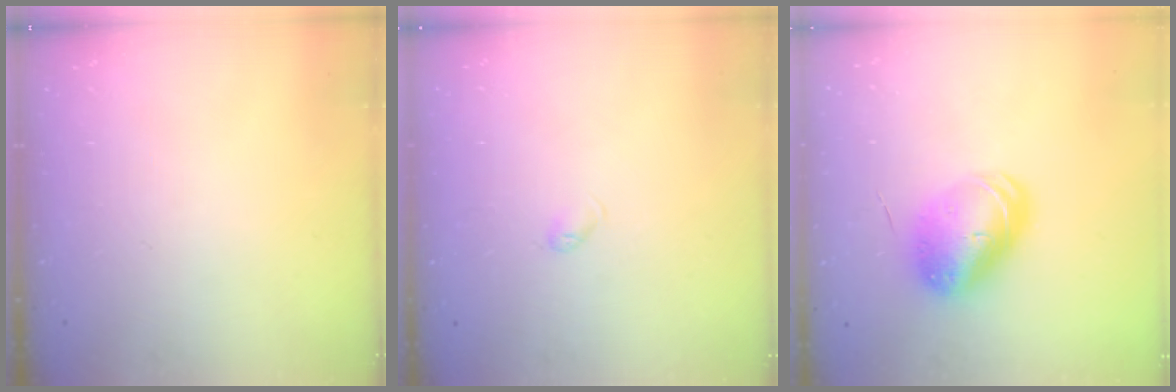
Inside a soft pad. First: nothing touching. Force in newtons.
{"total": 3.0, "press": 2.9, "slide": 0.6}
{"total": 11.4, "press": 11.2, "slide": 2.2}